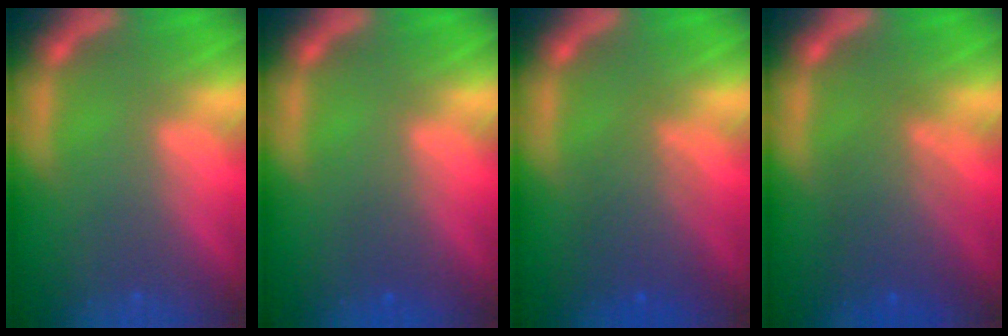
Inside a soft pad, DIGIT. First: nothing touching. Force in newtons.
{"total": 1.0}
{"total": 3.6}
{"total": 4.6}